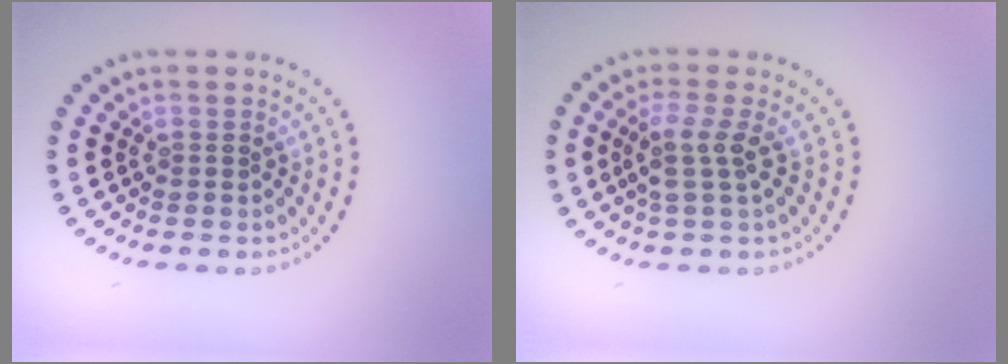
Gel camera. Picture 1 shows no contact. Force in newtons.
{"total": 2.5, "press": 2.0, "slide": 1.6}